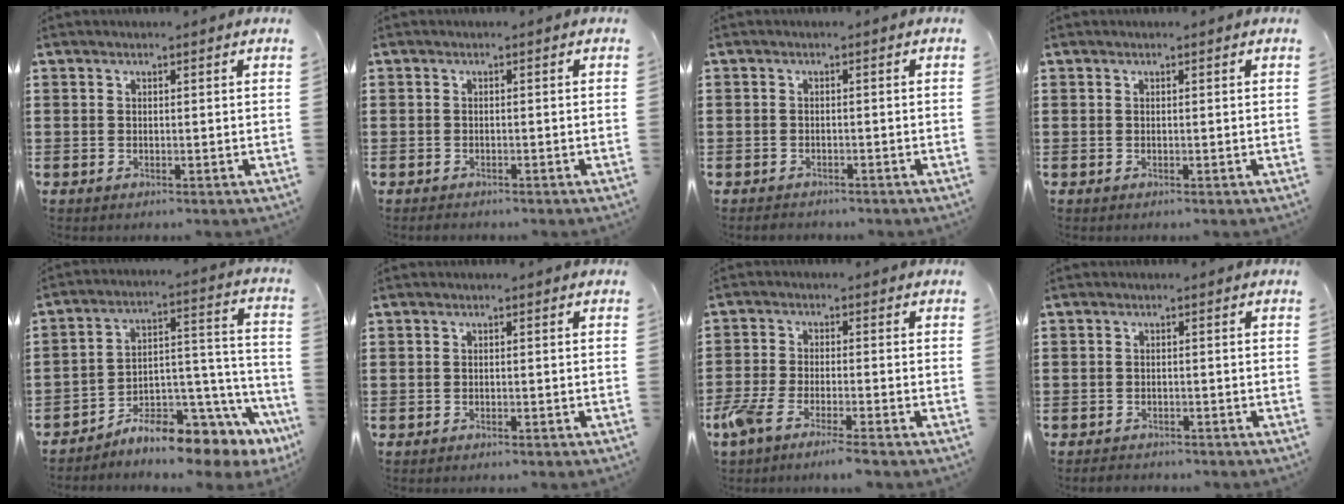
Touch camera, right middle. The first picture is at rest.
{"total": 0.8, "force": [-0.7, 0.3, 0.0], "torque": [-0.003, -0.001, -0.016]}
{"total": 1.1, "force": [-1.1, 0.3, -0.1], "torque": [-0.003, 0.001, -0.024]}
{"total": 0.0}
{"total": 8.4, "force": [-7.4, 2.4, 3.3], "torque": [-0.045, 0.007, -0.133]}
{"total": 0.7, "force": [-0.6, 0.1, 0.2], "torque": [-0.007, -0.004, -0.011]}
{"total": 4.8, "force": [-3.9, 0.2, 2.7], "torque": [-0.080, -0.019, -0.082]}
{"total": 1.5, "force": [-1.5, 0.4, -0.1], "torque": [-0.003, -0.001, -0.033]}